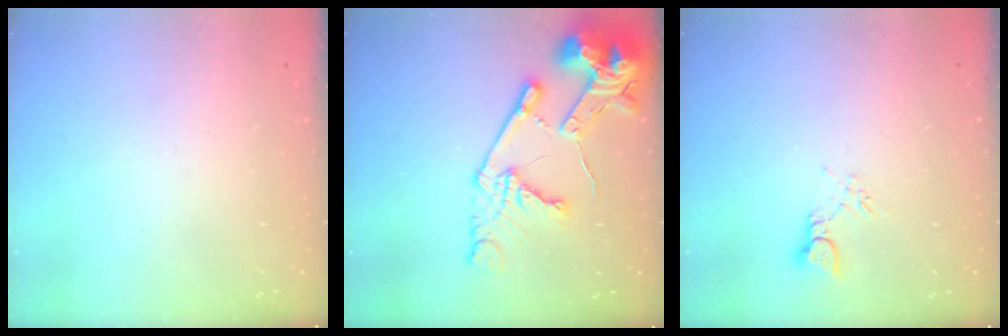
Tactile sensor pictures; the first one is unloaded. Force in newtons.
{"total": 18.7, "press": 18.6, "slide": 2.1}
{"total": 2.8, "press": 2.8, "slide": 0.4}